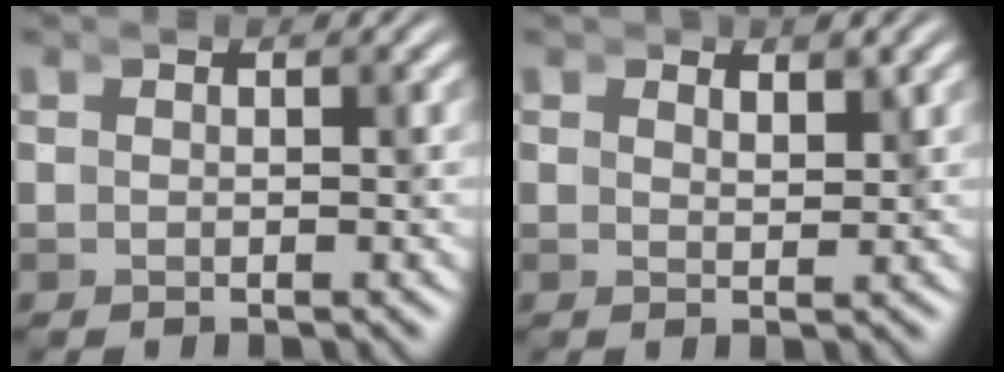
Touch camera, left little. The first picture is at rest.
{"total": 0.0}